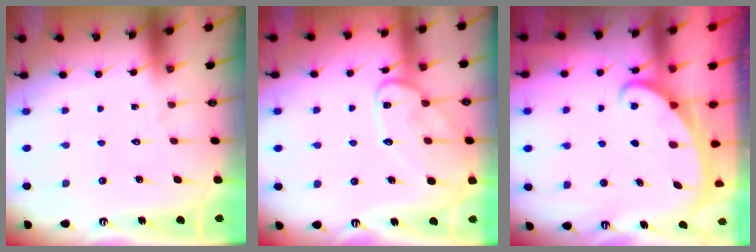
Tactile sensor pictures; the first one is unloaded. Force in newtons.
{"total": 12.4, "press": 12.4, "slide": 1.0}
{"total": 2.2, "press": 2.1, "slide": 0.3}